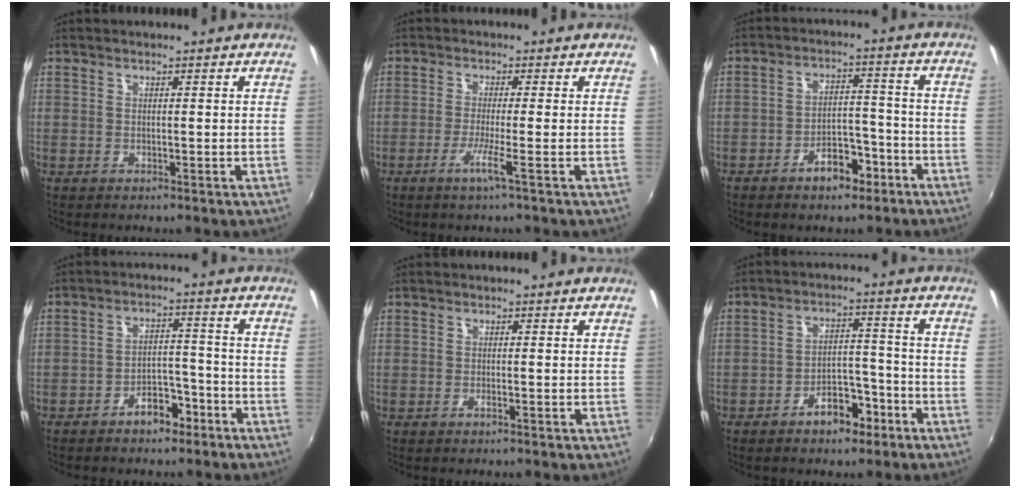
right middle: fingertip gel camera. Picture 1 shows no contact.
{"total": 3.6, "force": [-1.8, -1.1, 3.0], "torque": [-0.067, -0.009, -0.038]}
{"total": 7.2, "force": [-4.8, 3.8, 3.8], "torque": [-0.067, 0.024, -0.057]}
{"total": 6.5, "force": [-4.7, 3.4, 2.8], "torque": [-0.055, 0.027, -0.057]}
{"total": 0.6, "force": [-0.4, 0.0, 0.5], "torque": [-0.009, 0.002, -0.007]}
{"total": 7.2, "force": [-4.8, 3.9, 3.8], "torque": [-0.064, 0.024, -0.058]}